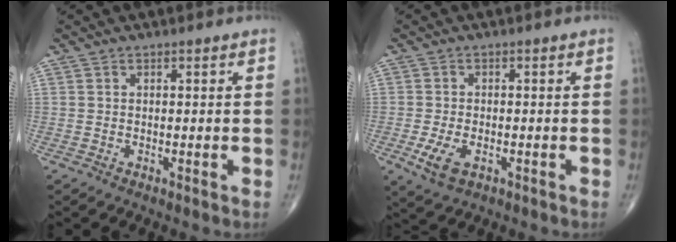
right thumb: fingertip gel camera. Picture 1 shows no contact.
{"total": 5.2, "force": [-1.9, 2.8, 3.9], "torque": [-0.079, -0.002, -0.030]}